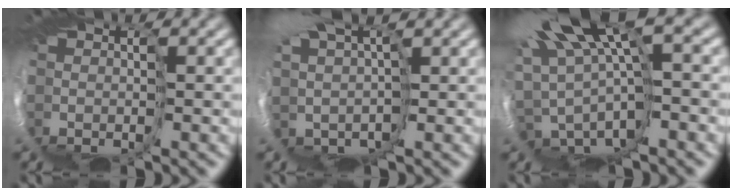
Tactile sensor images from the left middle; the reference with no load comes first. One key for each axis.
{"total": 5.5, "fx": 2.5, "fy": 2.5, "fz": 4.3, "tx": -0.099, "ty": -0.012, "tz": 0.034}
{"total": 11.0, "fx": 2.9, "fy": 4.3, "fz": 9.8, "tx": -0.223, "ty": 0.004, "tz": 0.061}